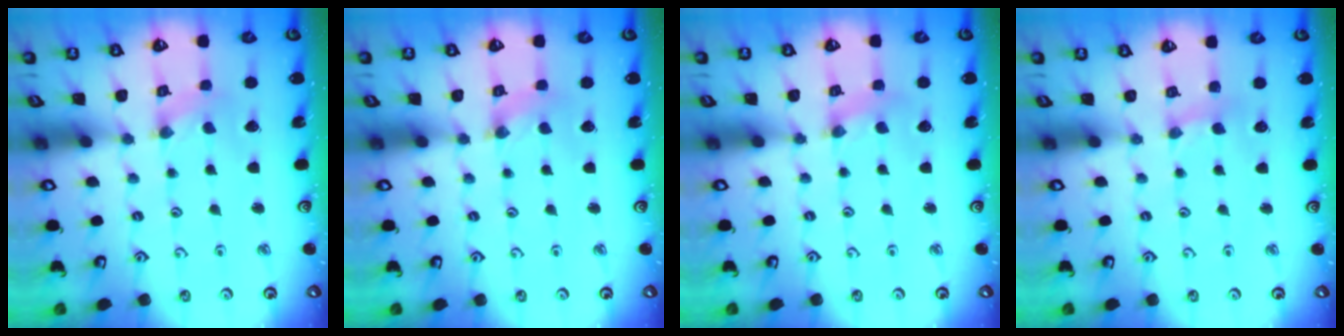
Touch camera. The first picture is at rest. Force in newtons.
{"total": 1.3, "press": 1.3, "slide": 0.2}
{"total": 1.5, "press": 1.5, "slide": 0.1}
{"total": 2.7, "press": 2.7, "slide": 0.3}